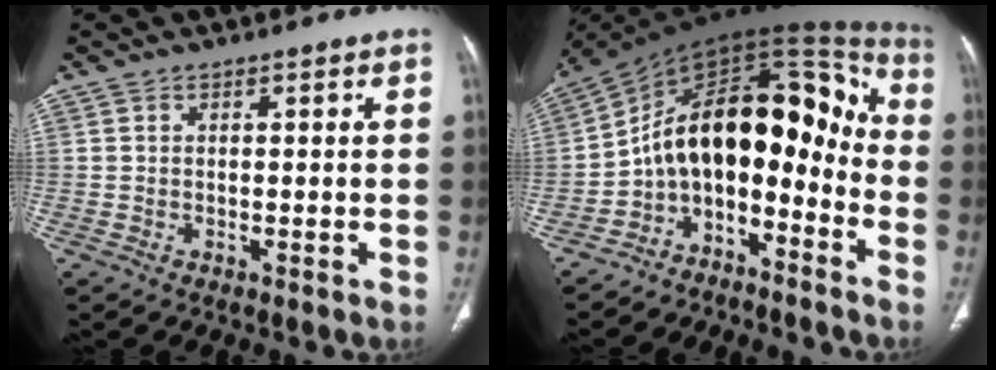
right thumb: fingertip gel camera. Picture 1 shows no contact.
{"total": 17.7, "force": [-6.1, 10.3, 13.1], "torque": [-0.159, 0.133, -0.106]}